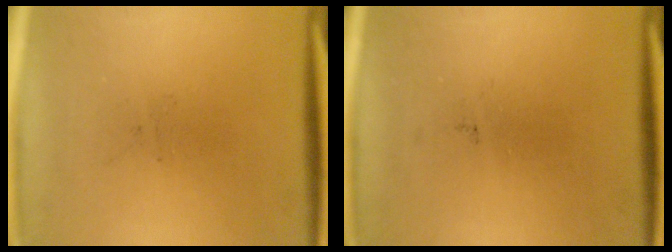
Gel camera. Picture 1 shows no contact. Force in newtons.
{"total": 0.0}